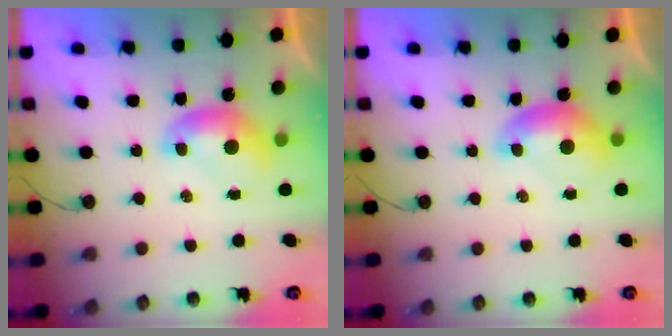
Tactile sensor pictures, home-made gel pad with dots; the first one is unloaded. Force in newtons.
{"total": 0.6, "press": 0.5, "slide": 0.3}